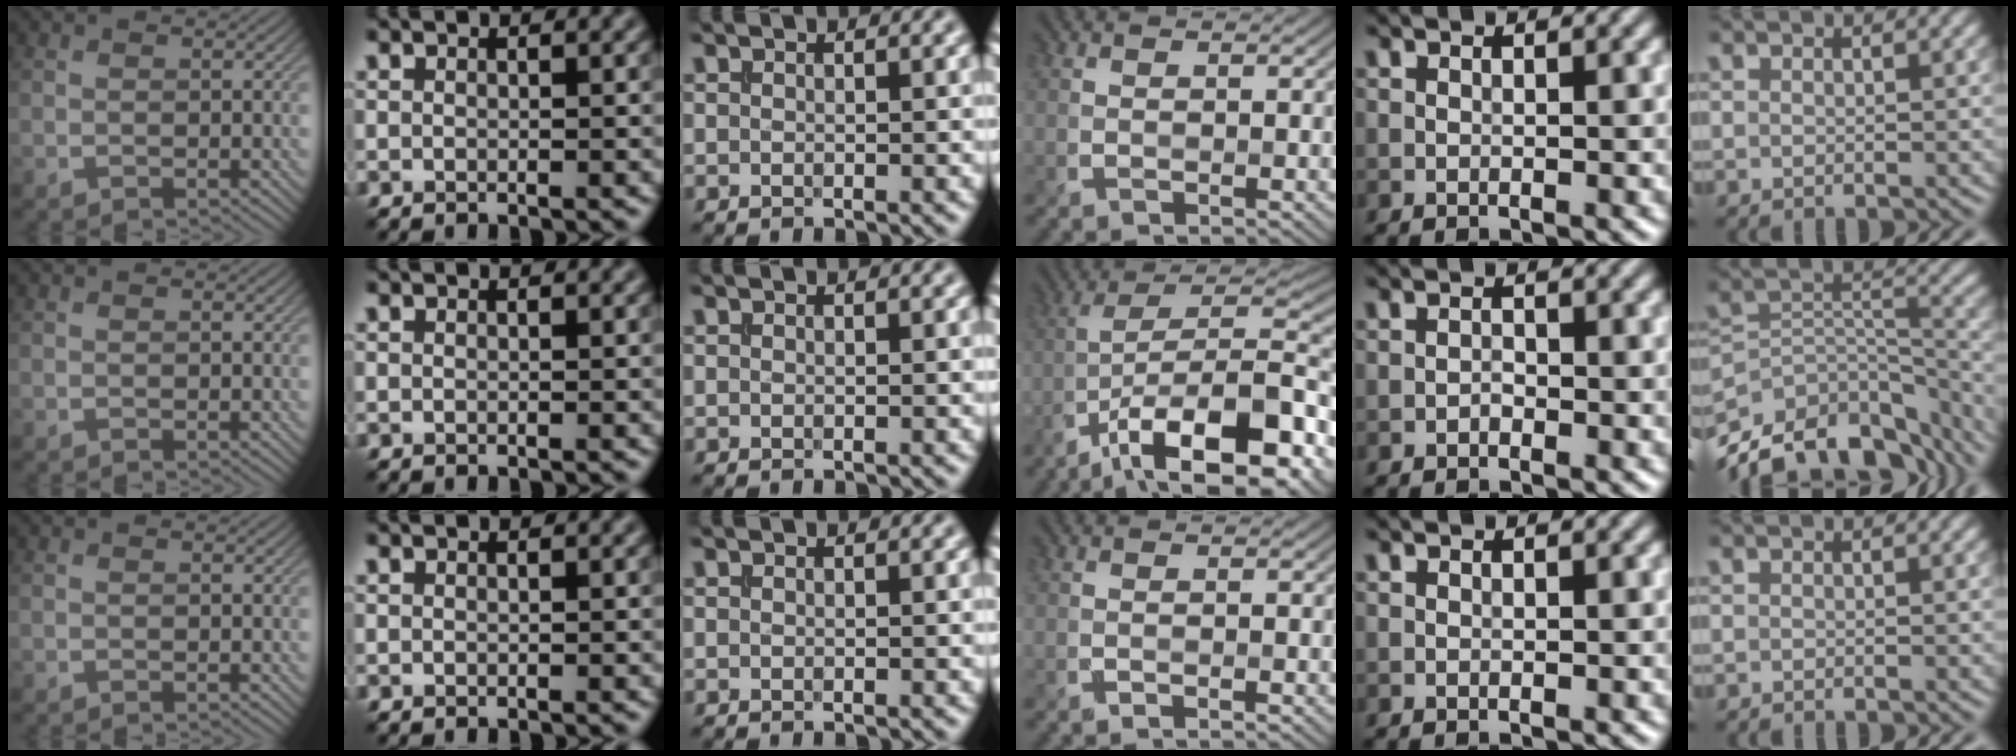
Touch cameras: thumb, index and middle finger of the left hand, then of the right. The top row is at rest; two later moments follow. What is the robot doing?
{"motion": "insert", "object": "file holder"}